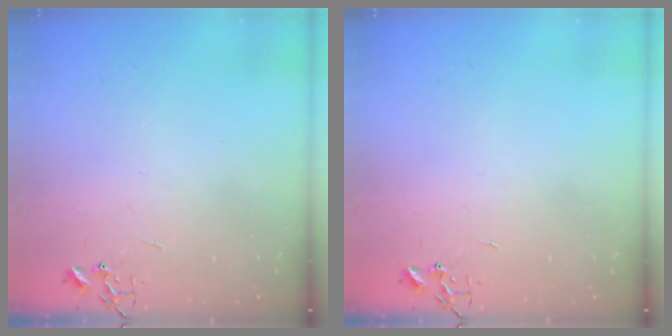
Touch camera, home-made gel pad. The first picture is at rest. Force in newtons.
{"total": 0.0}